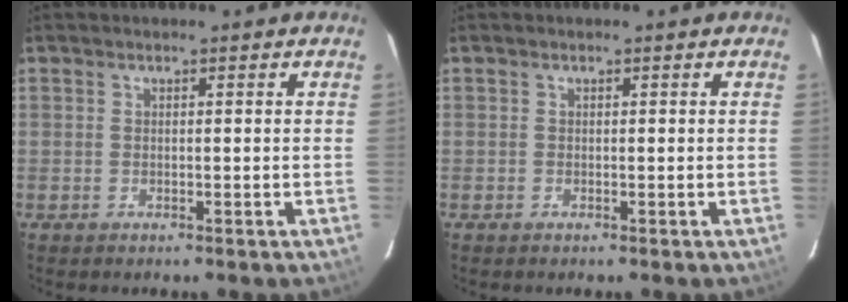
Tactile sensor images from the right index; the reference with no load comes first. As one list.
[{"total": 0.0}]